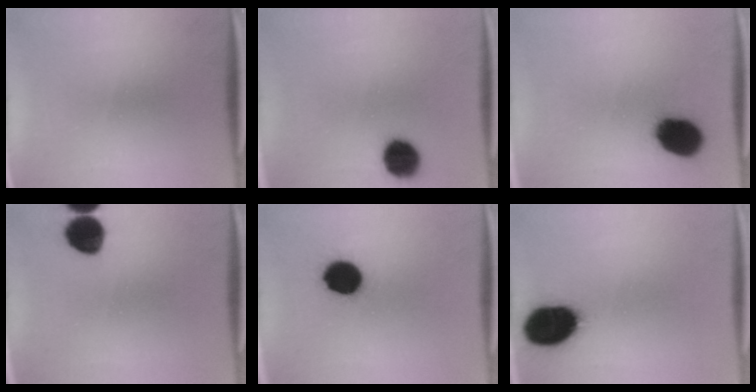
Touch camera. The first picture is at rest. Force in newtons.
{"total": 9.1}
{"total": 14.1}
{"total": 8.6}
{"total": 11.9}
{"total": 17.6}